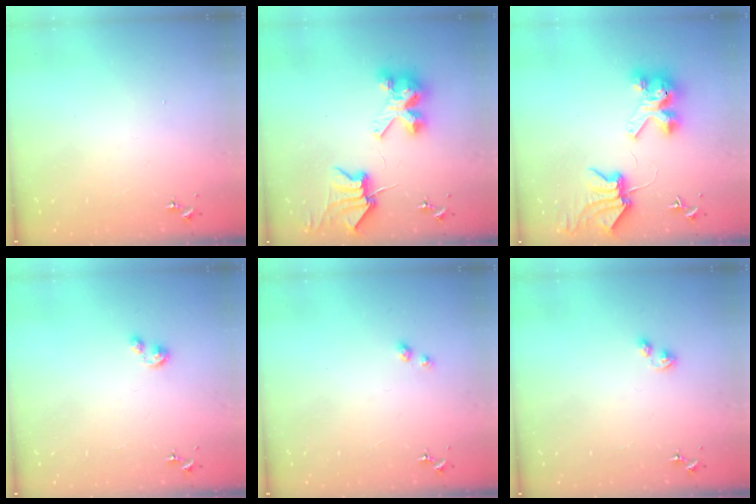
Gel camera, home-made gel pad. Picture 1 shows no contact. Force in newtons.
{"total": 9.7, "press": 9.6, "slide": 1.4}
{"total": 8.1, "press": 8.0, "slide": 1.1}
{"total": 3.1, "press": 3.1, "slide": 0.3}
{"total": 3.4, "press": 3.4, "slide": 0.2}
{"total": 5.2, "press": 5.1, "slide": 0.4}